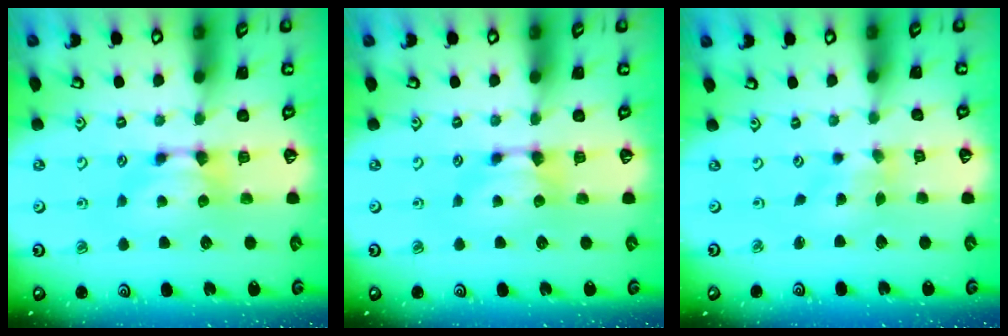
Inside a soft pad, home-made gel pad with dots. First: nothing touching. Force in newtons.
{"total": 0.0}
{"total": 2.6, "press": 2.4, "slide": 0.9}